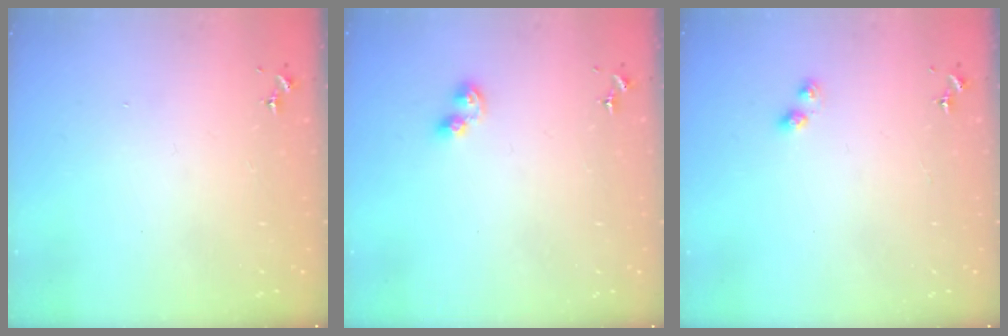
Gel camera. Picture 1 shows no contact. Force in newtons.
{"total": 4.3, "press": 4.3, "slide": 0.4}
{"total": 3.0, "press": 3.0, "slide": 0.4}